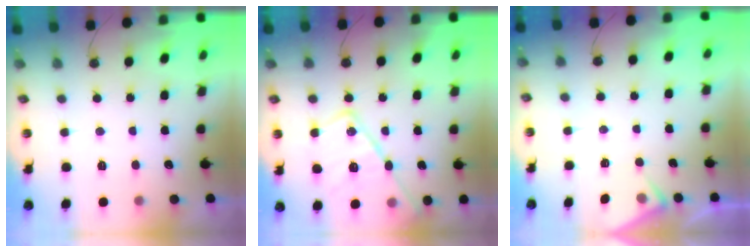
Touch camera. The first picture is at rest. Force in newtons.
{"total": 19.4, "press": 19.3, "slide": 1.5}
{"total": 3.7, "press": 3.6, "slide": 0.5}